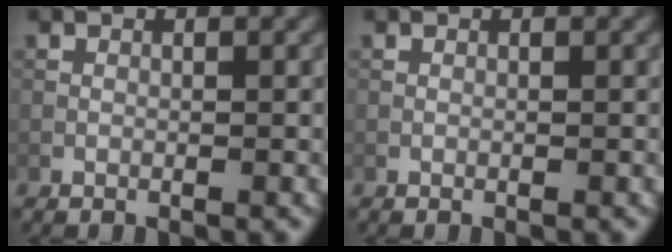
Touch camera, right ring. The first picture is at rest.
{"total": 0.0}